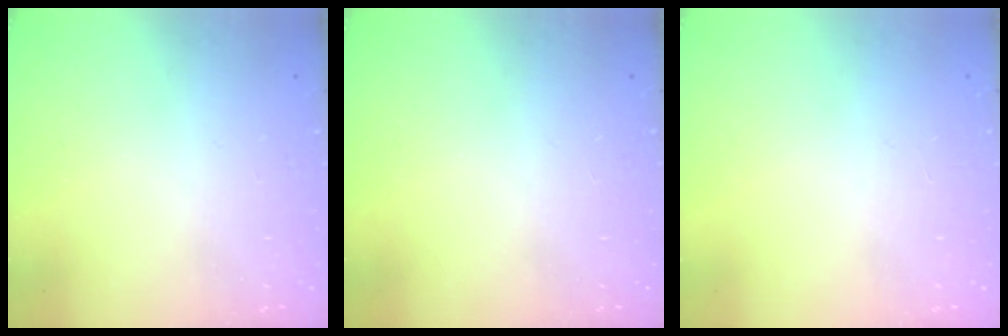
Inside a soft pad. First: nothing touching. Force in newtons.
{"total": 0.0}
{"total": 0.0}